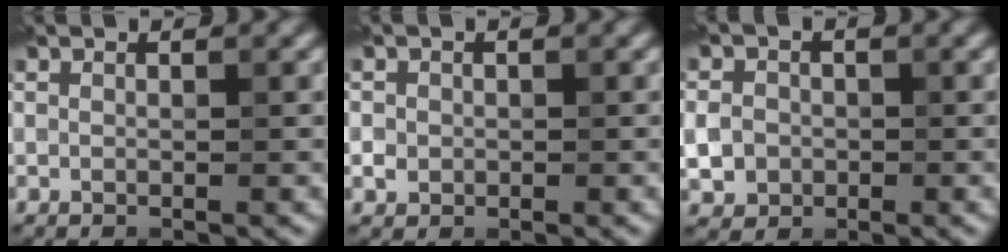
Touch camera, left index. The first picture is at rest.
{"total": 1.2, "force": [-0.1, 1.2, 0.3], "torque": [0.003, -0.004, -0.003]}
{"total": 3.2, "force": [-0.4, 2.9, 1.2], "torque": [-0.011, -0.002, -0.012]}